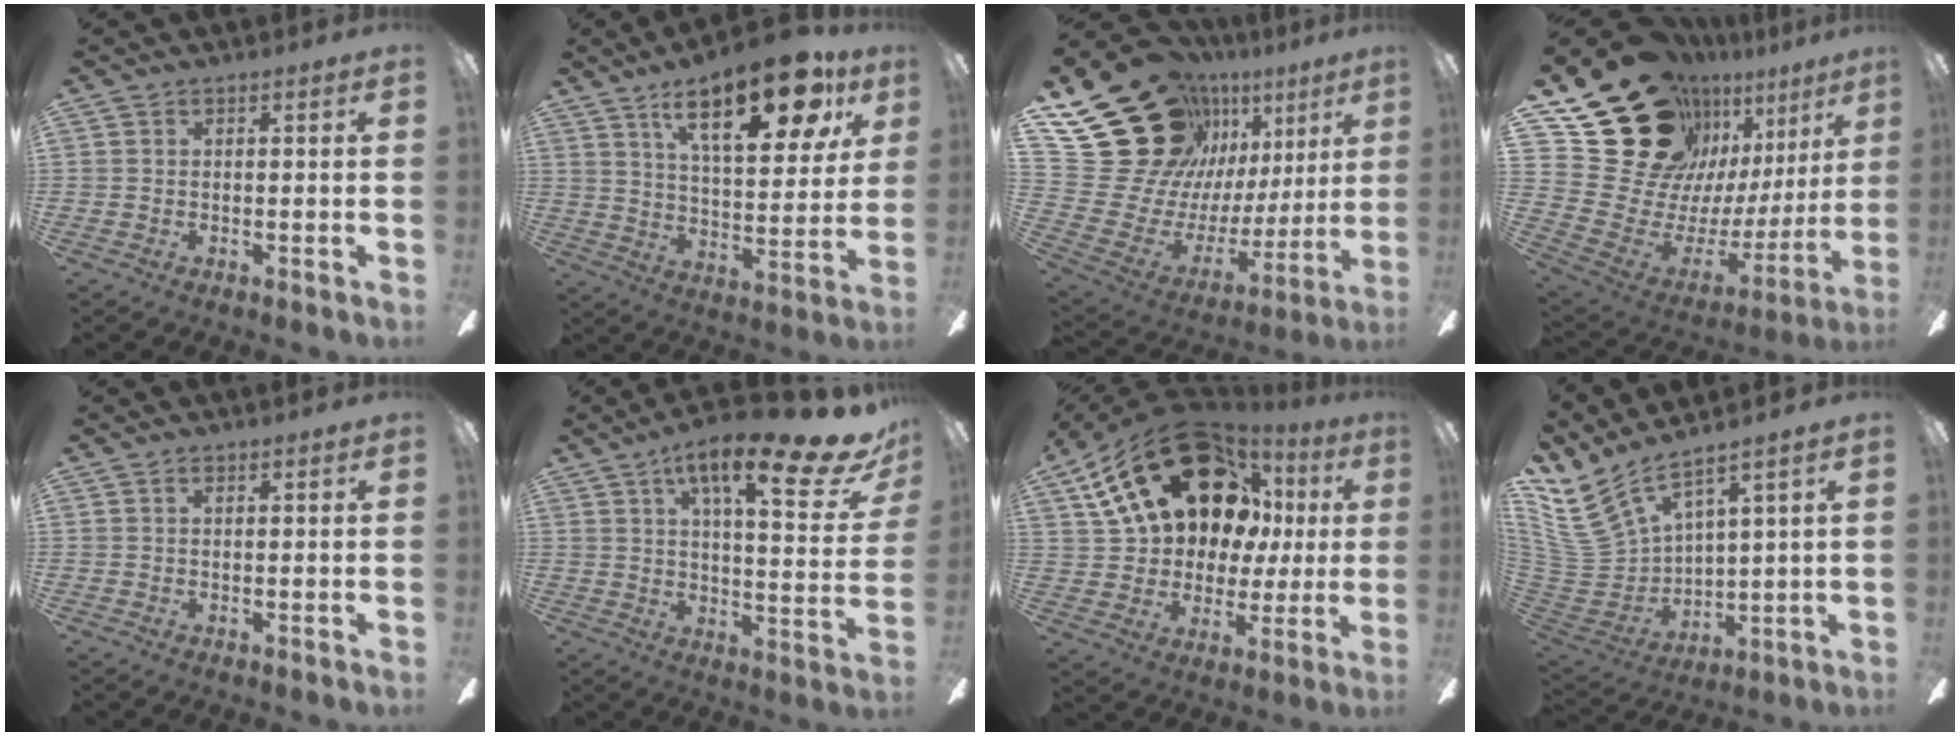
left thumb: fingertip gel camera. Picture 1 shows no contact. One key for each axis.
{"total": 22.5, "fx": 12.7, "fy": 8.8, "fz": 16.3, "tx": -0.239, "ty": -0.054, "tz": 0.199}
{"total": 27.7, "fx": 15.4, "fy": 18.9, "fz": 13.2, "tx": -0.224, "ty": -0.116, "tz": 0.335}
{"total": 26.2, "fx": 16.8, "fy": 16.6, "fz": 11.3, "tx": -0.191, "ty": -0.125, "tz": 0.349}
{"total": 0.6, "fx": 0.3, "fy": 0.4, "fz": 0.3, "tx": -0.006, "ty": 0.003, "tz": 0.005}
{"total": 20.3, "fx": 12.0, "fy": 5.3, "fz": 15.5, "tx": -0.225, "ty": -0.069, "tz": 0.180}
{"total": 25.8, "fx": 13.3, "fy": 16.1, "fz": 15.2, "tx": -0.279, "ty": -0.057, "tz": 0.254}
{"total": 13.4, "fx": 9.6, "fy": 6.4, "fz": 6.9, "tx": -0.187, "ty": -0.069, "tz": 0.180}